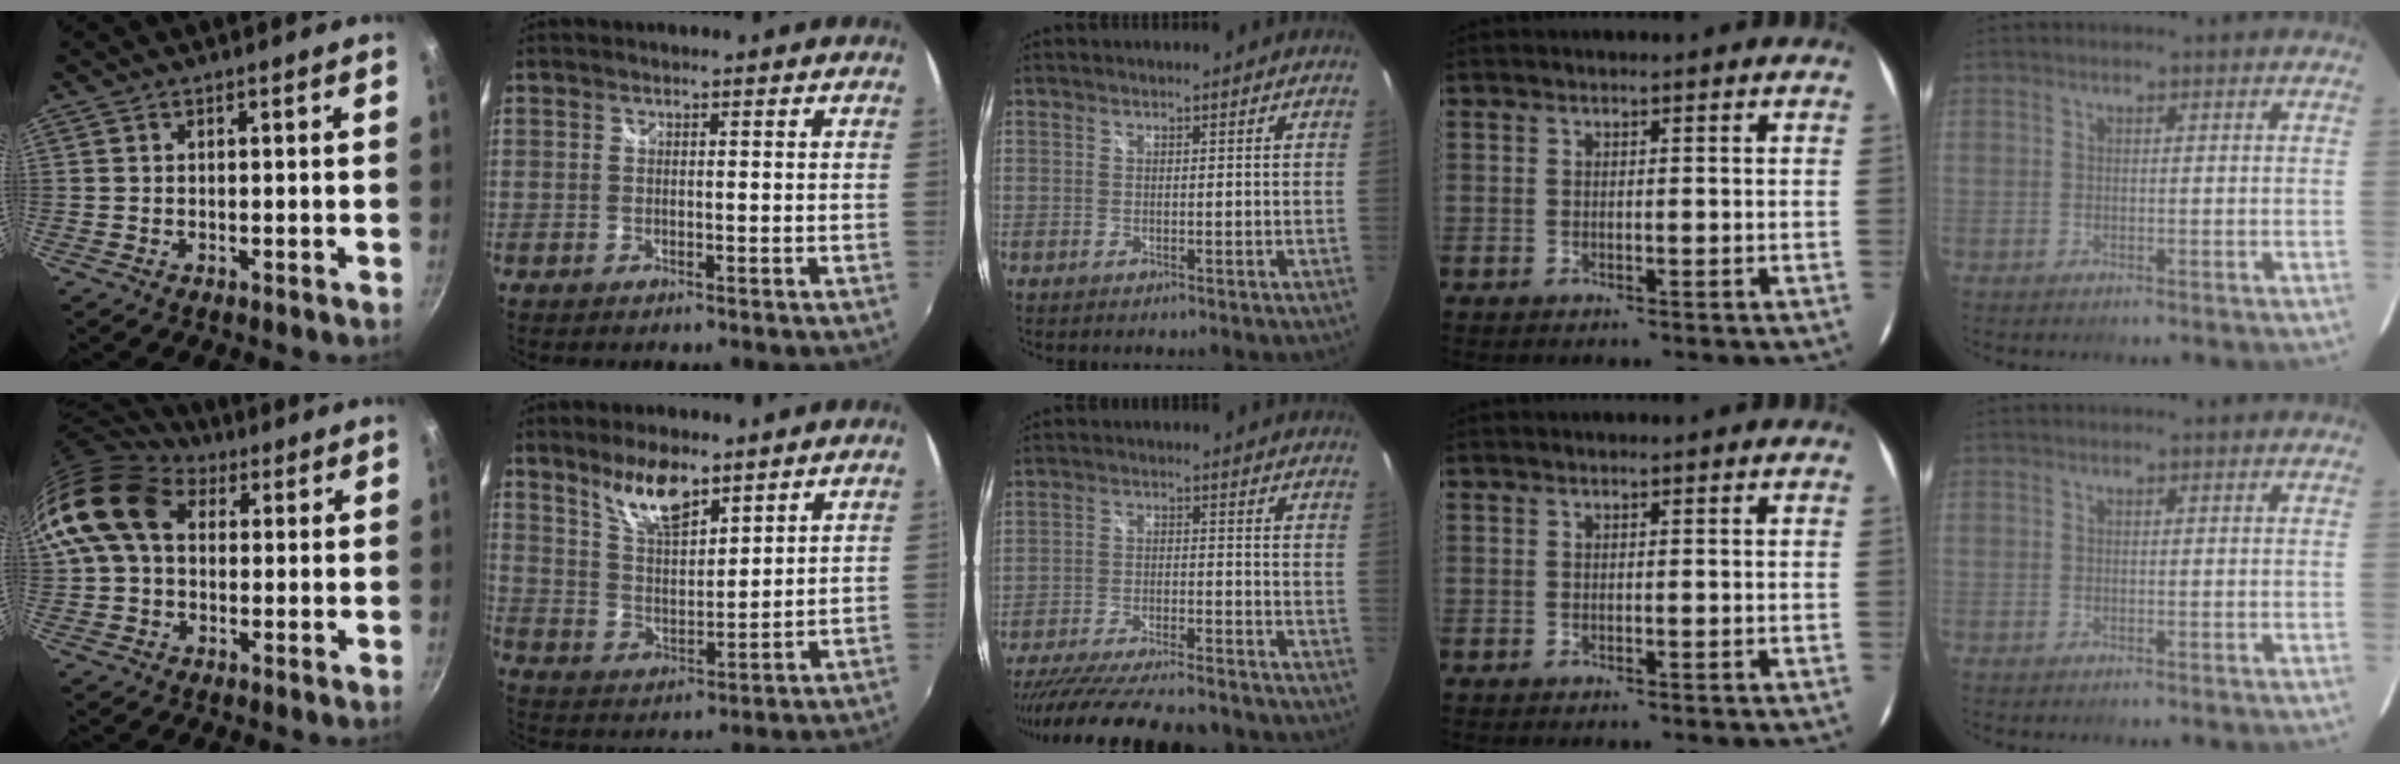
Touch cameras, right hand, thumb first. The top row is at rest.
{"thumb": {"total": 13.4, "force": [3.1, 9.8, 8.6], "torque": [-0.142, 0.021, 0.039]}, "index": {"total": 9.4, "force": [6.8, 3.0, 5.8], "torque": [-0.100, 0.002, 0.132]}, "middle": {"total": 23.4, "force": [-20.1, 4.9, 11.0], "torque": [-0.212, -0.045, -0.300]}}